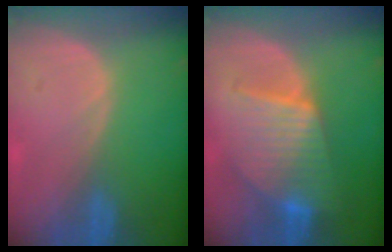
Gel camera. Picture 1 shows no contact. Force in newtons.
{"total": 8.4, "press": 8.4, "slide": 0.5}